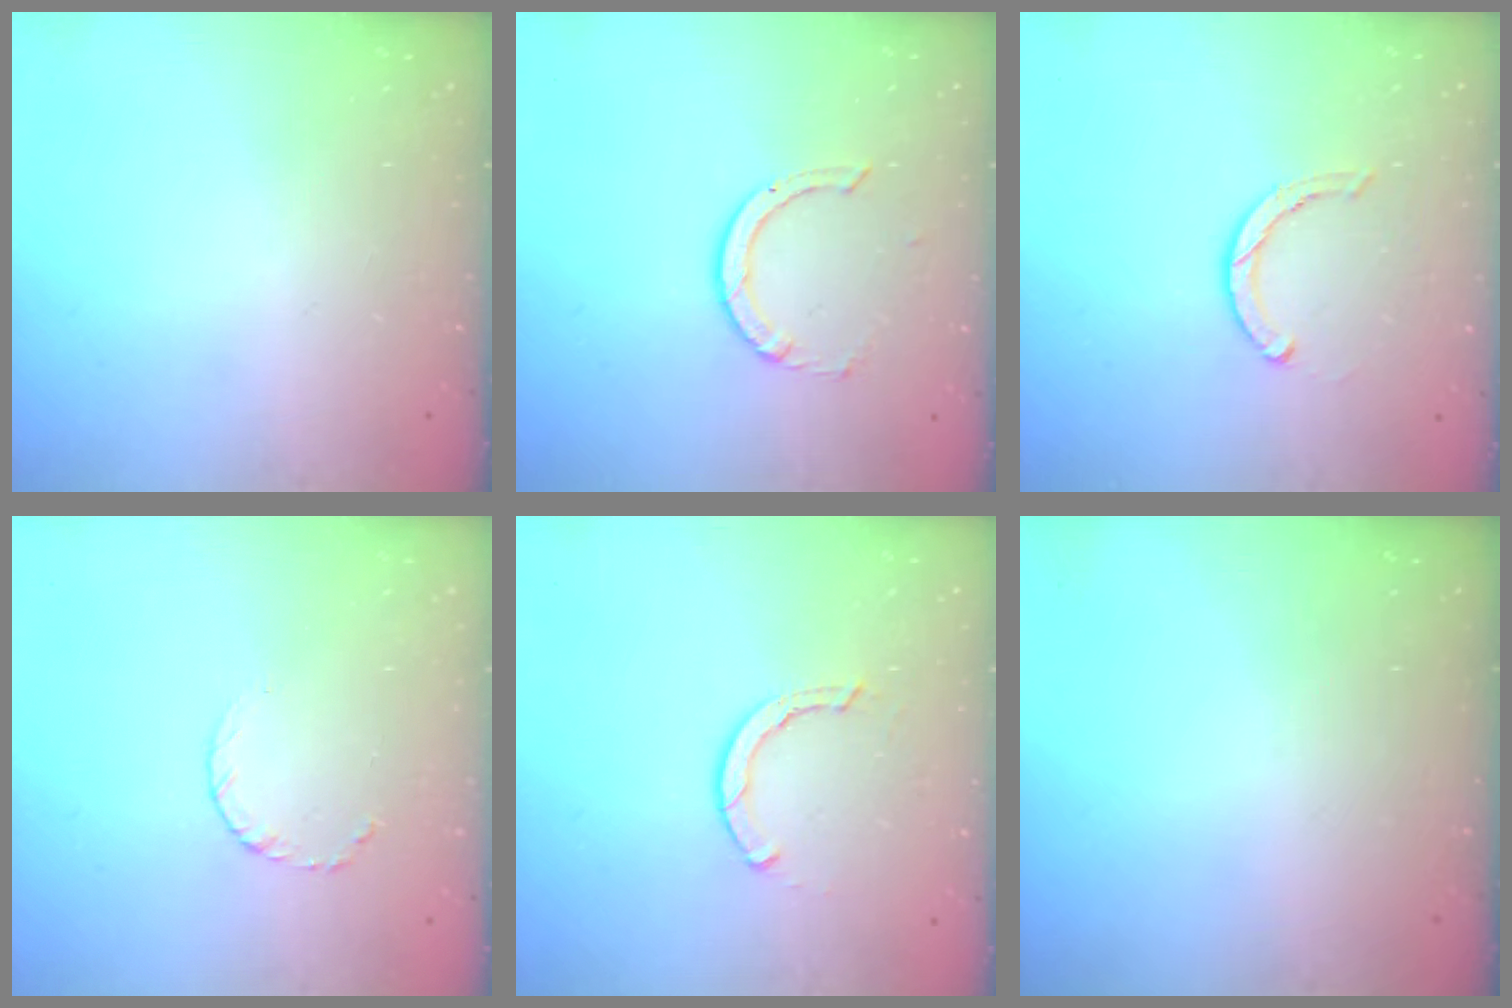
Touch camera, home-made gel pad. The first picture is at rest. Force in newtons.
{"total": 1.7, "press": 1.7, "slide": 0.1}
{"total": 3.5, "press": 3.5, "slide": 0.2}
{"total": 3.5, "press": 3.5, "slide": 0.4}
{"total": 2.3, "press": 2.3, "slide": 0.1}
{"total": 0.0}